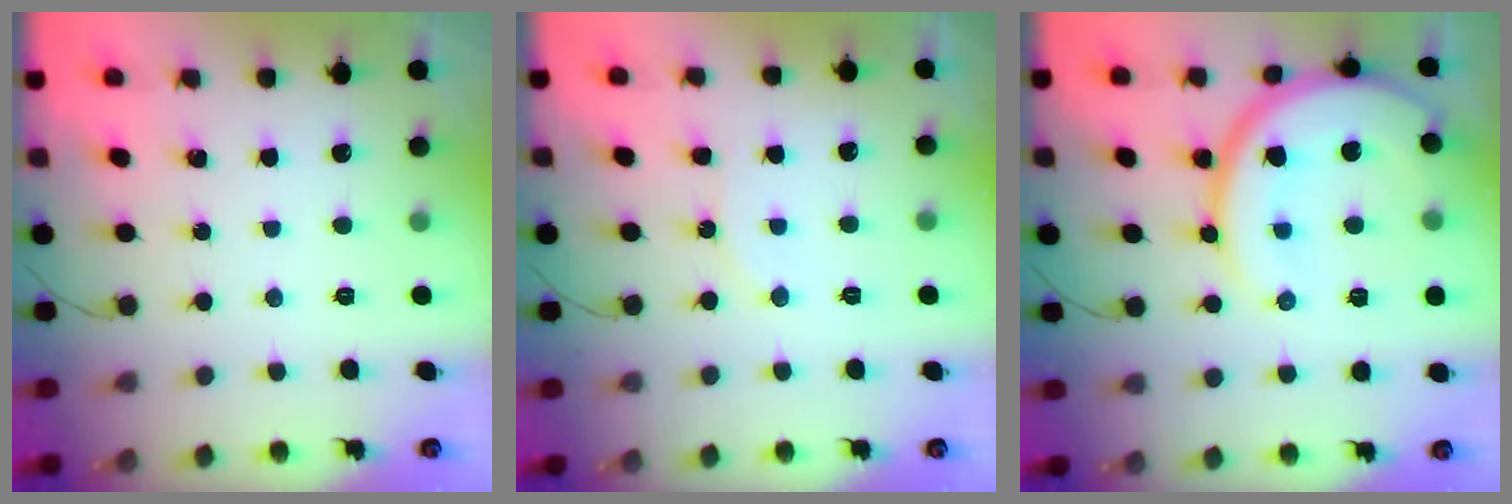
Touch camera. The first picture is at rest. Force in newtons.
{"total": 6.5, "press": 6.2, "slide": 1.9}
{"total": 17.6, "press": 17.6, "slide": 1.5}